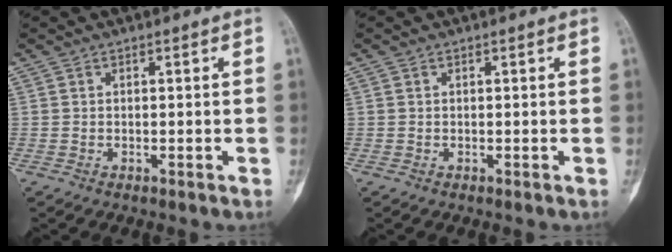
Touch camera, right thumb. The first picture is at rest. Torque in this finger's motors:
{"motor_torque": [0.16, 0.04, -0.11, 0.07, -0.01]}